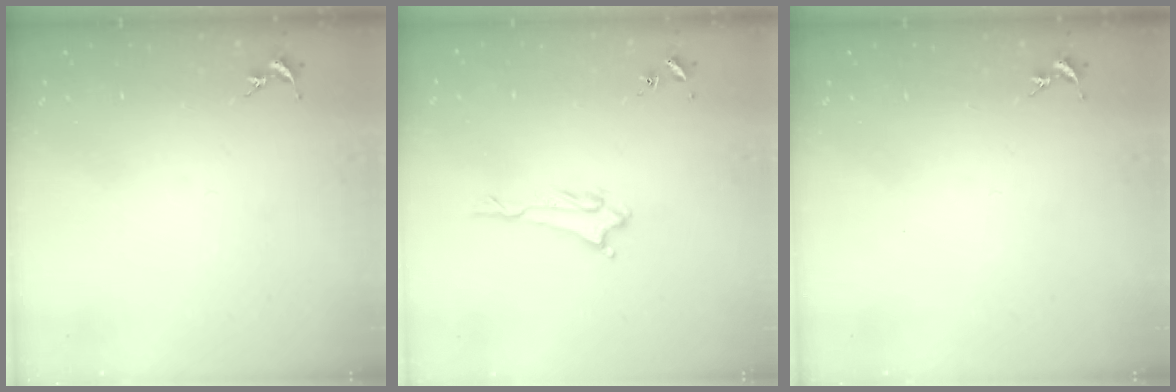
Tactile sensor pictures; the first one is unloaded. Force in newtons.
{"total": 1.7, "press": 1.7, "slide": 0.3}
{"total": 0.0}